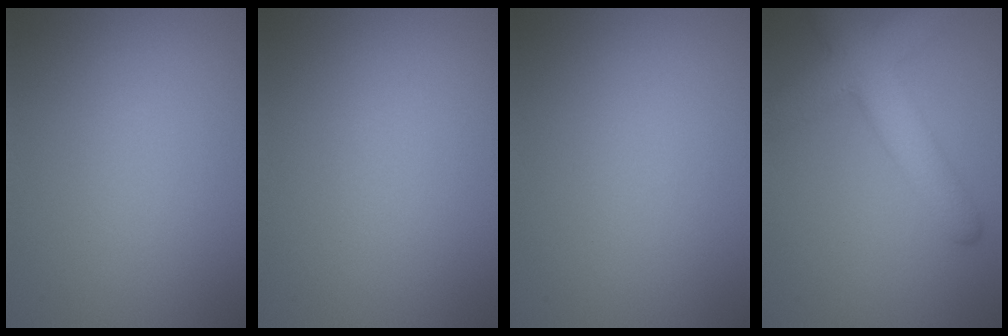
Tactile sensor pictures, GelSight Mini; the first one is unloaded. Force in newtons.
{"total": 0.0}
{"total": 0.0}
{"total": 6.7, "press": 6.7, "slide": 0.2}